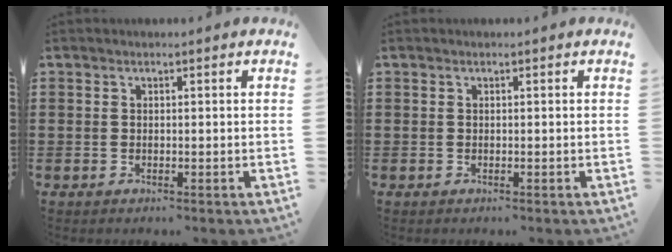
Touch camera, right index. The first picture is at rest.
{"total": 0.0}